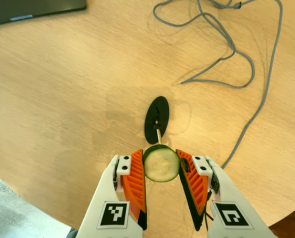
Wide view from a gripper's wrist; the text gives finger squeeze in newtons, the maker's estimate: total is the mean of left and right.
{"total": 11.3, "left": 11.1, "right": 11.5}